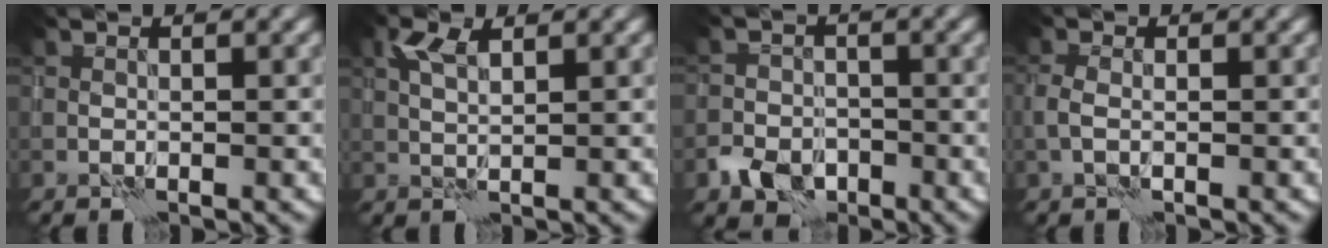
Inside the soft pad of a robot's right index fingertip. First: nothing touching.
{"total": 2.3, "force": [1.4, 0.8, 1.6], "torque": [-0.036, 0.008, 0.027]}
{"total": 3.4, "force": [-2.0, 2.5, 1.2], "torque": [-0.015, -0.005, -0.043]}
{"total": 1.4, "force": [-0.3, 0.9, 1.1], "torque": [-0.027, 0.001, -0.011]}